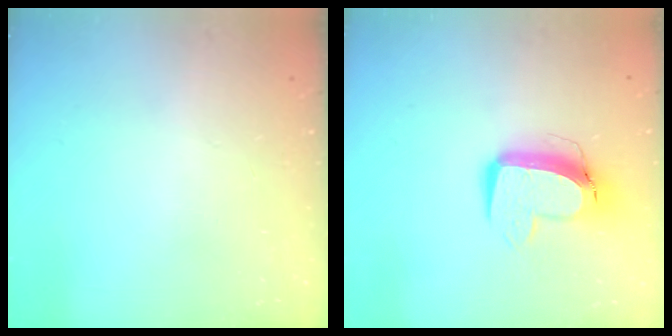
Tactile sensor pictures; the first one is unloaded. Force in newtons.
{"total": 11.6, "press": 11.5, "slide": 1.3}